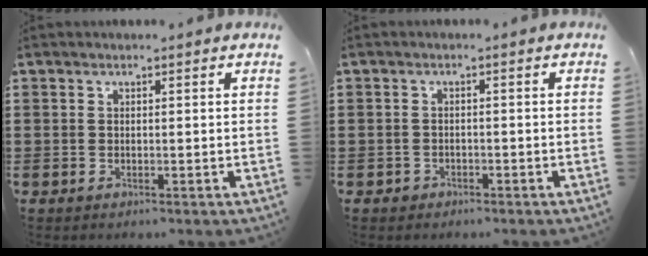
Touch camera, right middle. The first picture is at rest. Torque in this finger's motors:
{"motor_torque": [0.13, 0.23, -0.06, -0.01]}